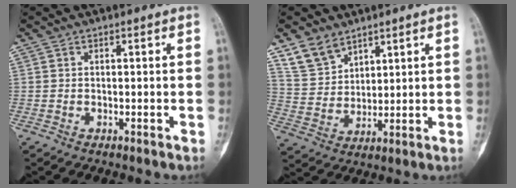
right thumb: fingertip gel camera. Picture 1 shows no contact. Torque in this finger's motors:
{"motor_torque": [-0.46, 0.52, -0.15, 0.26, -0.01]}